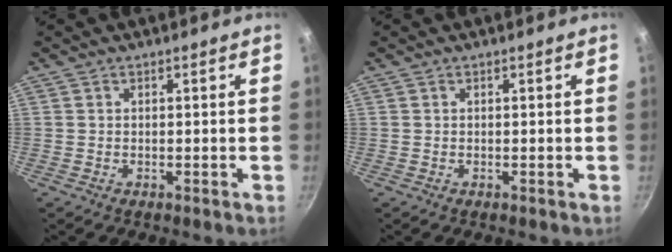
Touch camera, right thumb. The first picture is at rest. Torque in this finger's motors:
{"motor_torque": [0.00, 0.00, -0.18, 0.07, 0.03]}